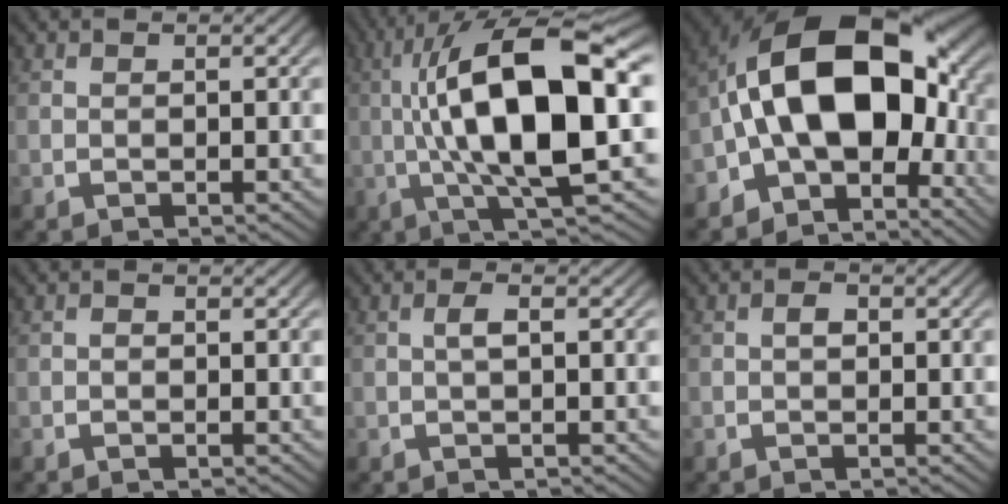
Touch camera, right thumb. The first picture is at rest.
{"total": 16.9, "force": [0.3, 7.1, 15.3], "torque": [-0.274, -0.021, 0.014]}
{"total": 17.9, "force": [-0.7, 11.1, 14.0], "torque": [-0.263, -0.040, 0.000]}
{"total": 0.0}
{"total": 1.3, "force": [0.0, 0.3, 1.3], "torque": [-0.026, 0.004, 0.001]}
{"total": 1.1, "force": [0.0, 0.8, 0.7], "torque": [-0.012, -0.001, -0.002]}